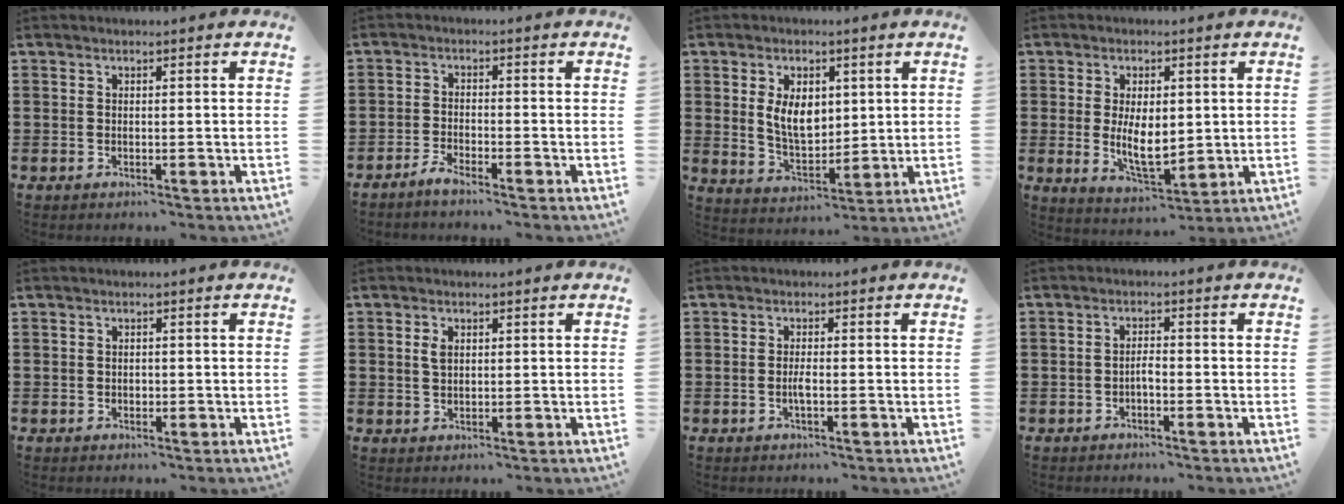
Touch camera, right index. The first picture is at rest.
{"total": 2.1, "force": [-2.0, 0.0, 0.4], "torque": [-0.011, 0.004, -0.040]}
{"total": 6.8, "force": [1.5, 4.3, 5.1], "torque": [-0.094, 0.007, 0.023]}
{"total": 7.7, "force": [0.1, 3.8, 6.6], "torque": [-0.121, -0.002, -0.001]}
{"total": 0.6, "force": [-0.1, 0.5, 0.3], "torque": [-0.007, 0.002, -0.002]}
{"total": 2.0, "force": [0.6, 1.1, 1.5], "torque": [-0.034, 0.006, 0.011]}
{"total": 1.9, "force": [-0.7, 0.3, 1.7], "torque": [-0.041, -0.001, -0.015]}
{"total": 1.6, "force": [-0.9, 0.5, 1.3], "torque": [-0.027, 0.003, -0.018]}